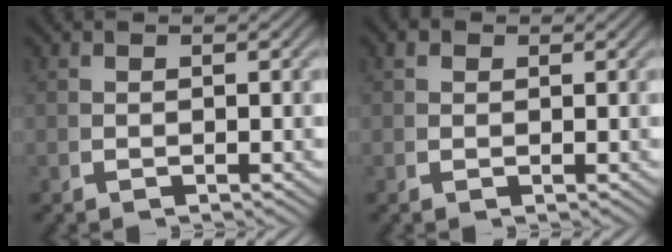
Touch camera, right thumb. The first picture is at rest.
{"total": 1.4, "force": [0.9, 1.0, 0.5], "torque": [-0.010, -0.003, 0.017]}